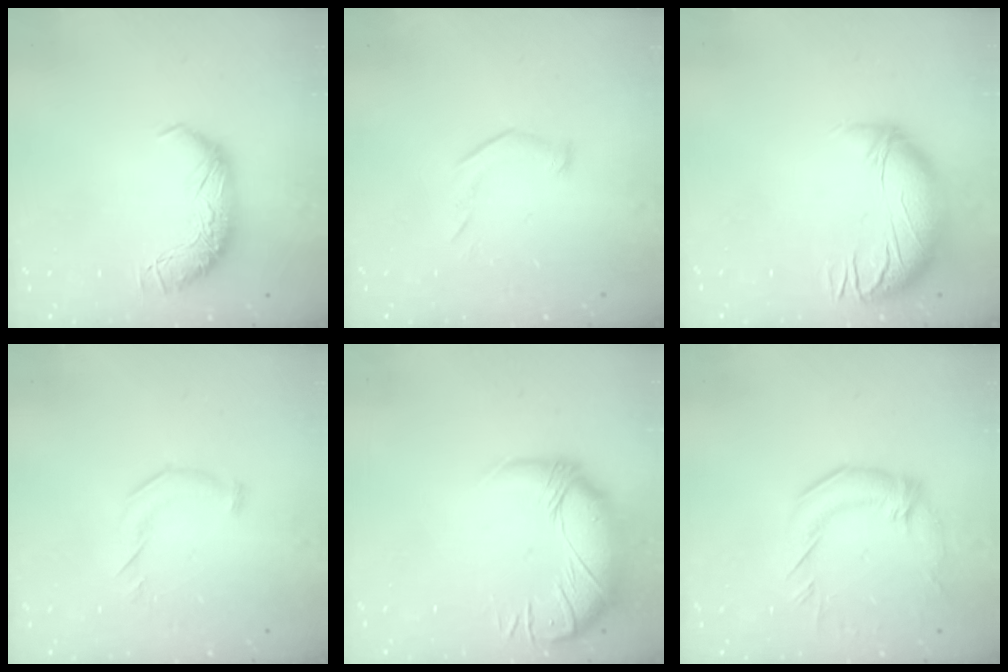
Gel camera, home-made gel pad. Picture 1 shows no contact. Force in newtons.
{"total": 6.2, "press": 6.1, "slide": 1.1}
{"total": 2.4, "press": 1.1, "slide": 2.1}
{"total": 5.1, "press": 5.0, "slide": 1.1}
{"total": 3.5, "press": 1.3, "slide": 3.3}
{"total": 2.0, "press": 1.0, "slide": 1.7}